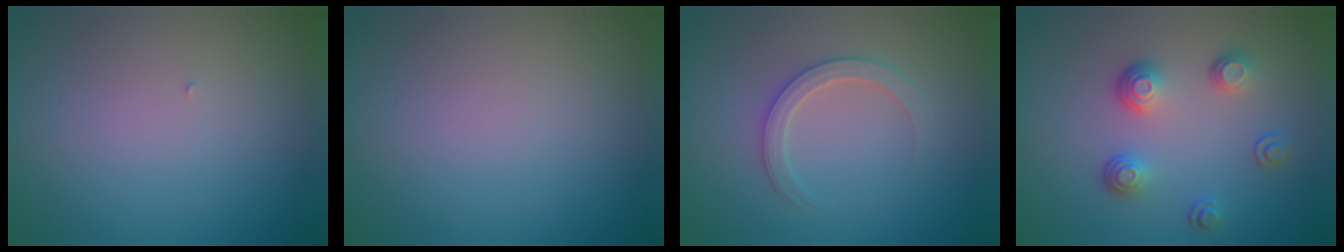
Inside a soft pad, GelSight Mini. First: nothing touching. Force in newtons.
{"total": 0.0}
{"total": 2.5, "press": 2.5, "slide": 0.3}
{"total": 3.5, "press": 2.7, "slide": 2.3}